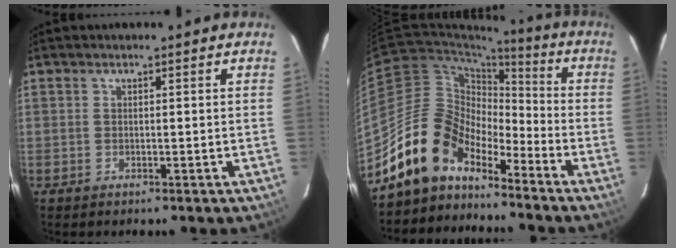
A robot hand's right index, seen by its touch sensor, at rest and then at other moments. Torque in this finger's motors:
{"motor_torque": [0.77, -0.72, 1.05, 0.19]}